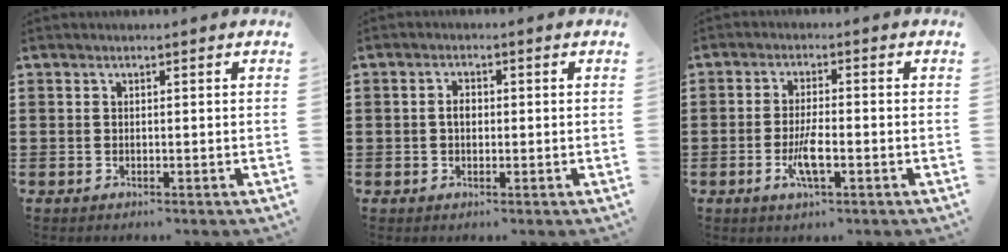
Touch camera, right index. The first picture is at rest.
{"total": 1.8, "force": [0.0, 0.9, 1.6], "torque": [-0.029, 0.004, -0.001]}
{"total": 4.7, "force": [-1.7, 0.9, 4.2], "torque": [-0.089, -0.008, -0.034]}